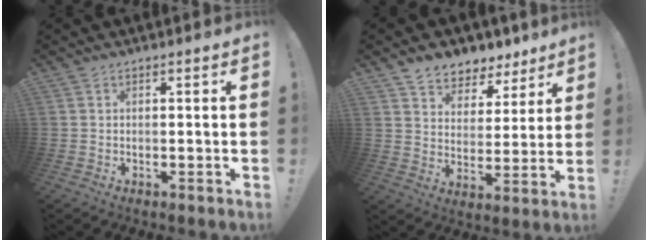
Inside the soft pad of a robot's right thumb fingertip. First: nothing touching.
{"total": 7.2, "force": [5.5, 4.5, 1.1], "torque": [-0.022, -0.048, 0.106]}